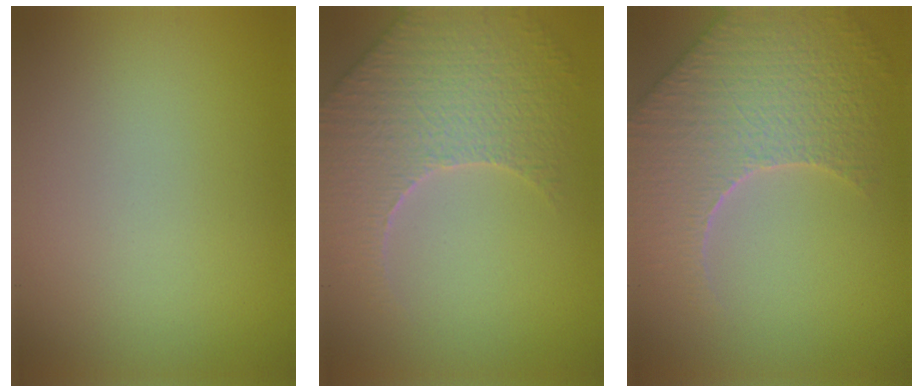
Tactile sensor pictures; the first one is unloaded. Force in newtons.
{"total": 5.9, "press": 5.1, "slide": 3.0}
{"total": 7.8, "press": 5.8, "slide": 5.2}